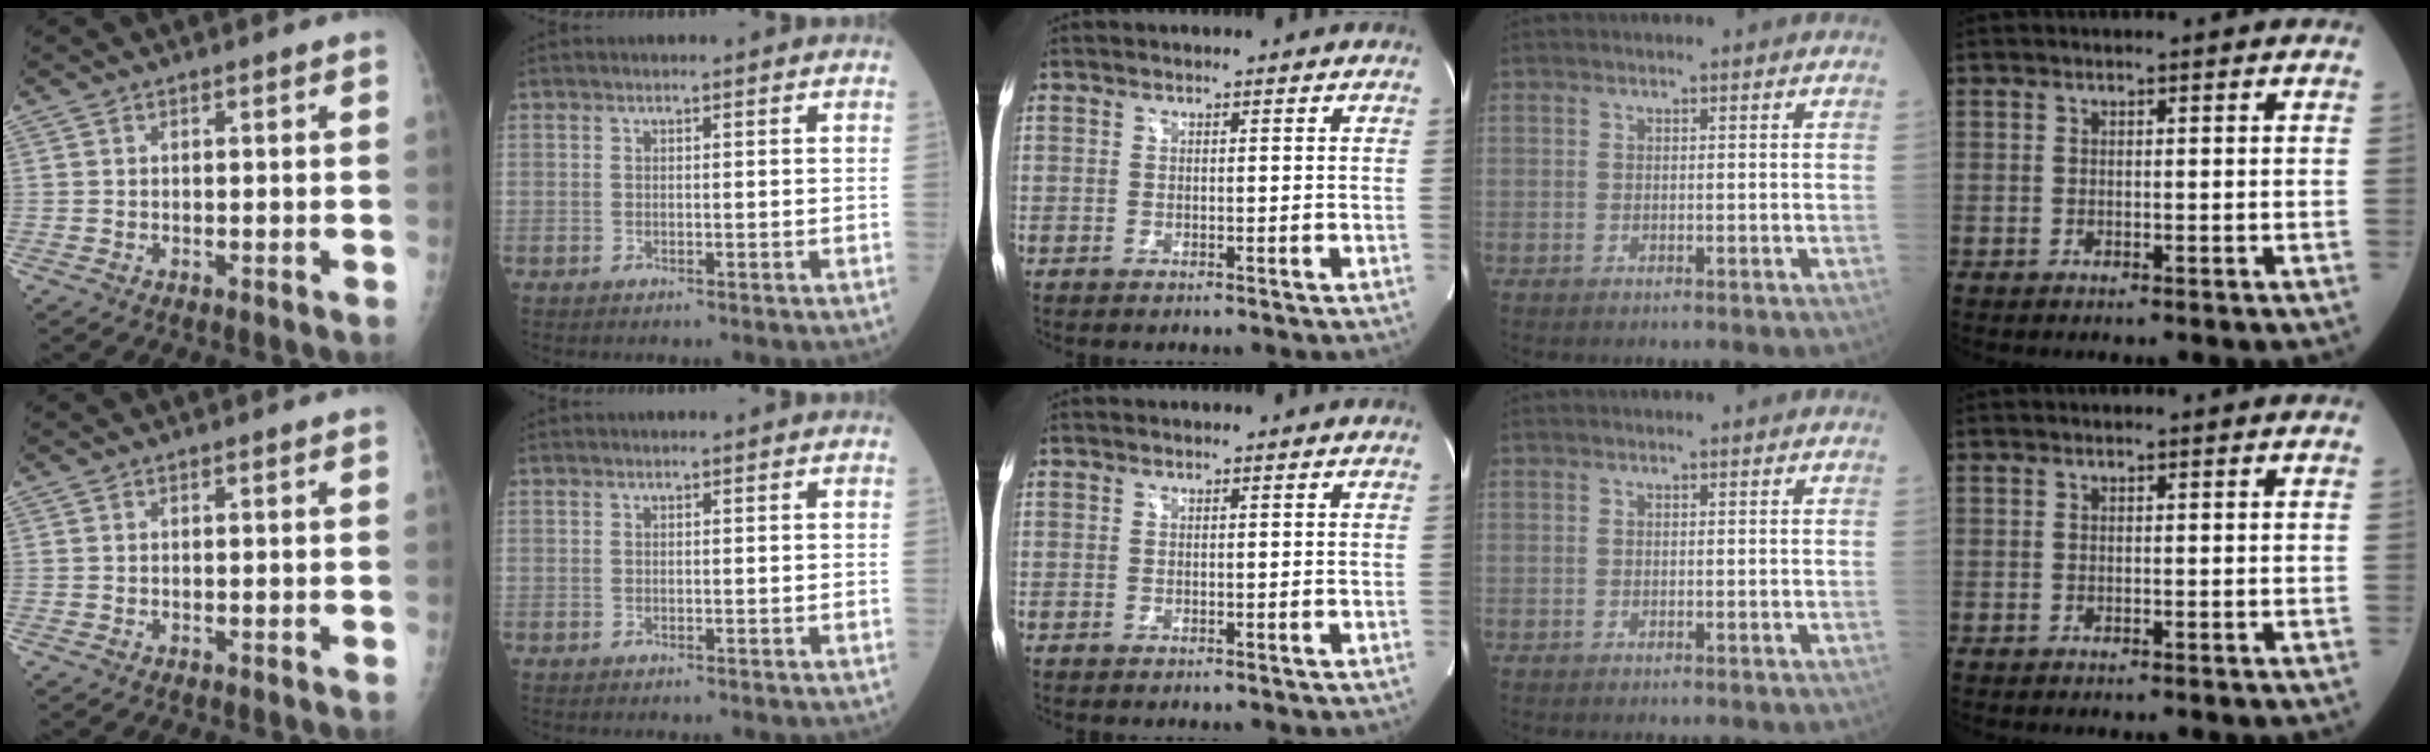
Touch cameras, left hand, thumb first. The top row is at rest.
{}